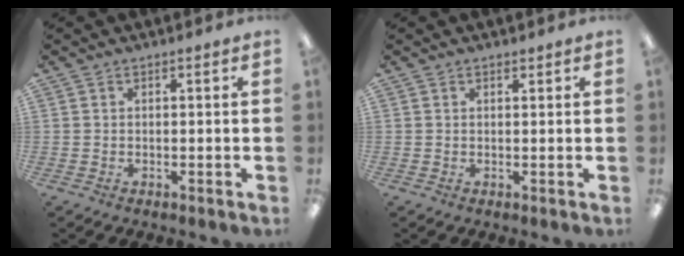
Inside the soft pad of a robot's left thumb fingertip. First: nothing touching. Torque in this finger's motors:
{"motor_torque": [0.15, -0.23, -0.31, 0.17, 0.00]}